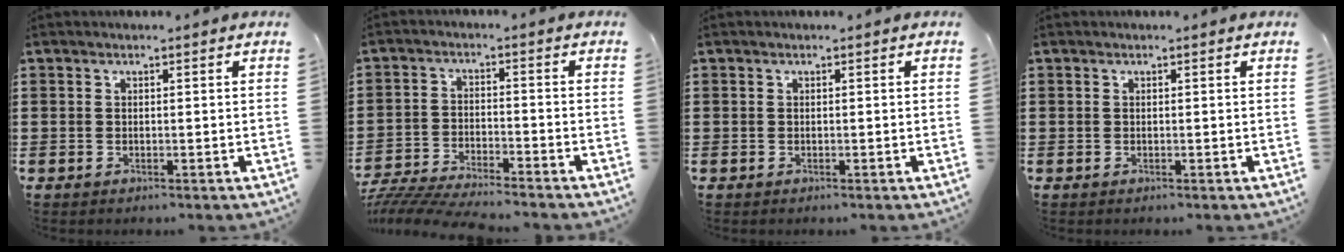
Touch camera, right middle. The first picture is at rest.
{"total": 5.6, "force": [-5.5, 0.3, 1.2], "torque": [-0.037, -0.004, -0.114]}
{"total": 0.0}
{"total": 0.0}